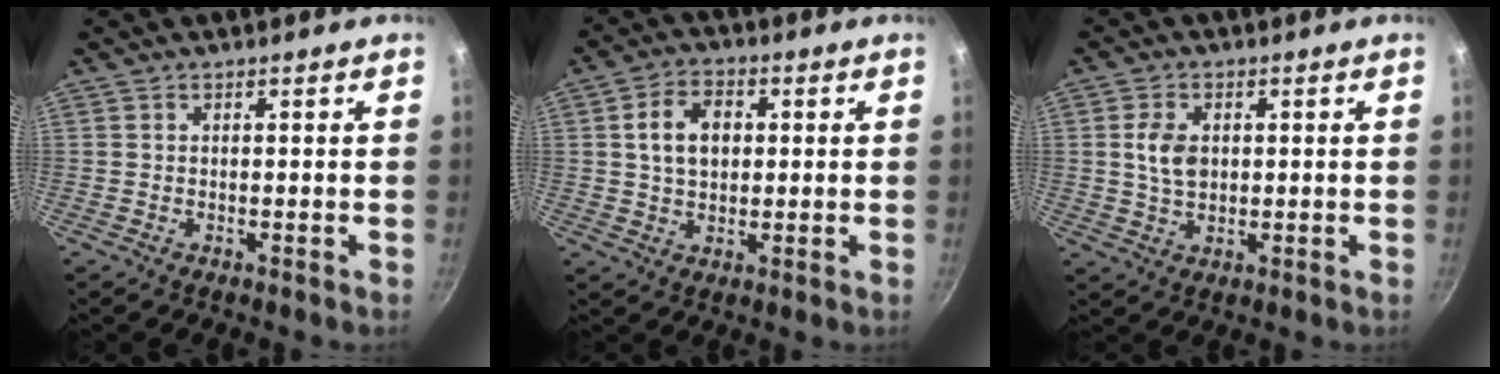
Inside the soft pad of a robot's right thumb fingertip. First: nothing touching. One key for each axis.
{"total": 8.3, "fx": 1.4, "fy": 5.9, "fz": 5.7, "tx": -0.081, "ty": 0.009, "tz": 0.019}
{"total": 5.9, "fx": 0.9, "fy": 4.0, "fz": 4.2, "tx": -0.069, "ty": -0.001, "tz": 0.016}